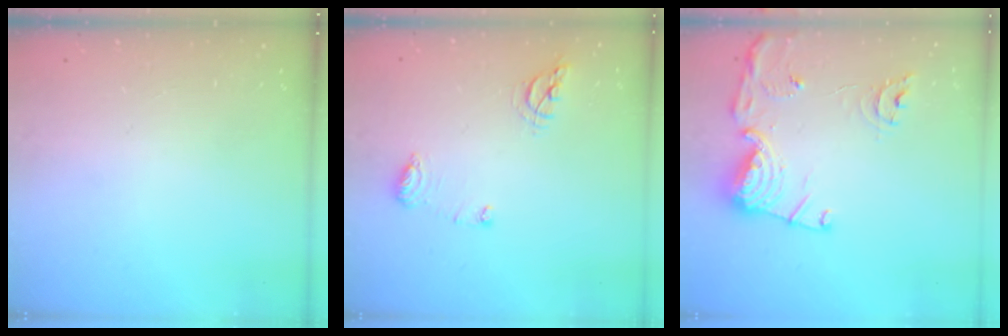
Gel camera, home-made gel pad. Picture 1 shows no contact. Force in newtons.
{"total": 8.1, "press": 8.1, "slide": 0.4}
{"total": 15.1, "press": 15.0, "slide": 1.6}